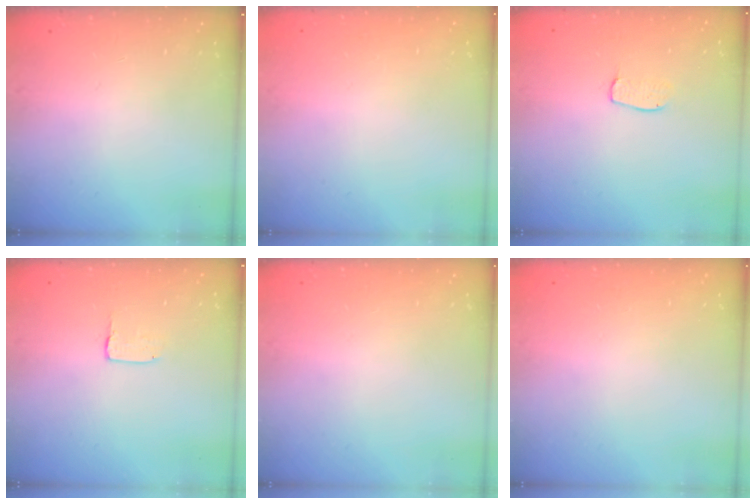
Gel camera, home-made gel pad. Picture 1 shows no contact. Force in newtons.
{"total": 0.0}
{"total": 4.5, "press": 4.5, "slide": 0.3}
{"total": 2.0, "press": 2.0, "slide": 0.0}
{"total": 0.0}
{"total": 0.0}